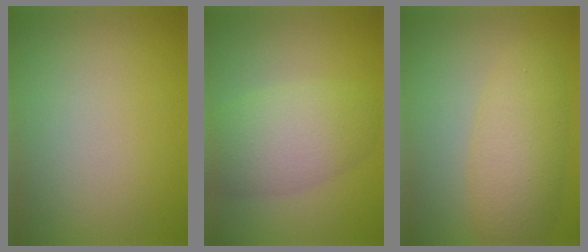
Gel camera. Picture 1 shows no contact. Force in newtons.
{"total": 5.3, "press": 5.3, "slide": 0.1}
{"total": 4.7, "press": 4.7, "slide": 0.1}